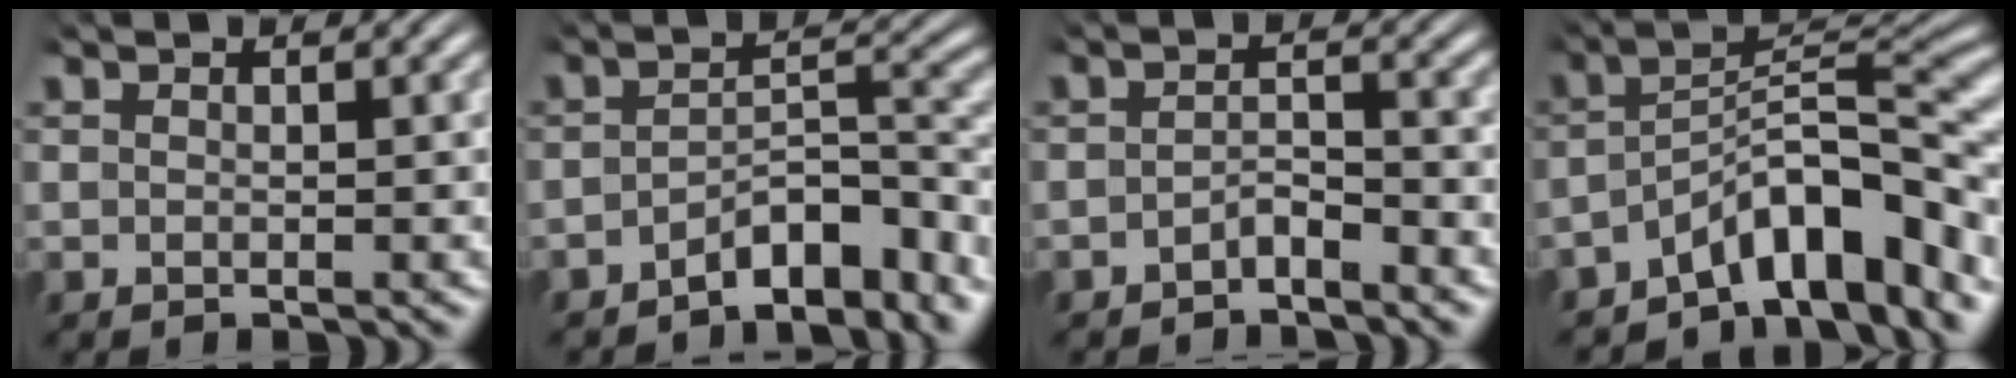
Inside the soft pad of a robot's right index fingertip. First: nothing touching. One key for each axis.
{"total": 6.0, "fx": -4.3, "fy": 1.4, "fz": 3.8, "tx": -0.043, "ty": -0.011, "tz": -0.065}
{"total": 2.1, "fx": -1.9, "fy": 0.4, "fz": 0.7, "tx": -0.005, "ty": -0.007, "tz": -0.035}
{"total": 8.4, "fx": -3.7, "fy": 3.0, "fz": 6.9, "tx": -0.107, "ty": -0.016, "tz": -0.049}